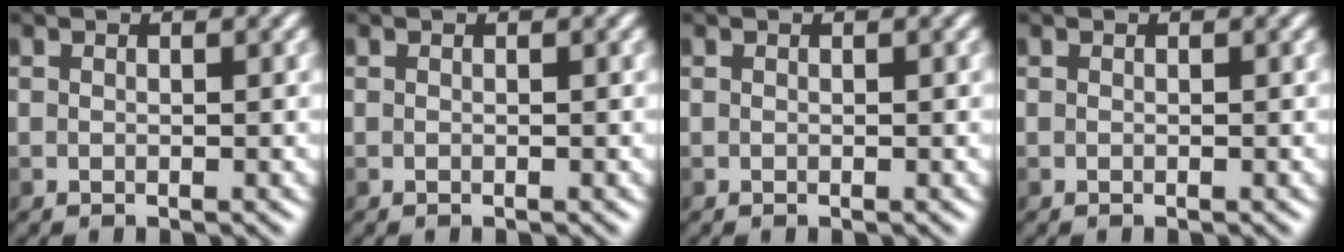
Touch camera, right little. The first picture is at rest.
{"total": 0.0}
{"total": 0.0}
{"total": 0.0}